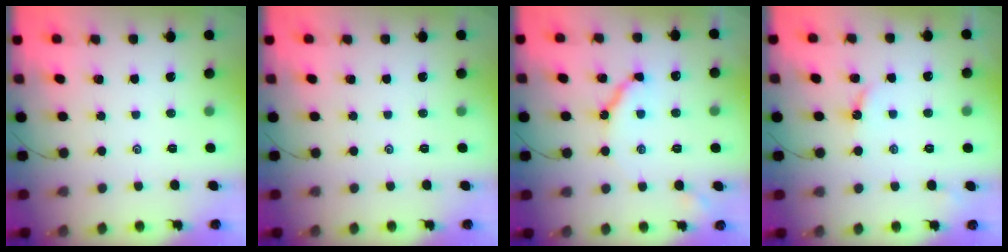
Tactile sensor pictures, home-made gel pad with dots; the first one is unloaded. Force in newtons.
{"total": 0.0}
{"total": 9.0, "press": 8.9, "slide": 1.0}
{"total": 2.8, "press": 2.8, "slide": 0.2}